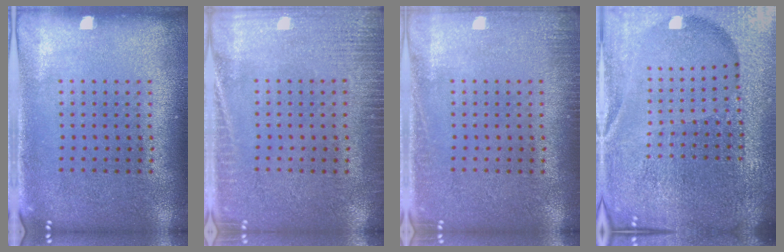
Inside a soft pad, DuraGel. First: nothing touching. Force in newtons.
{"total": 2.9, "press": 2.9, "slide": 0.4}
{"total": 1.3, "press": 1.3, "slide": 0.3}
{"total": 6.1, "press": 5.4, "slide": 2.9}